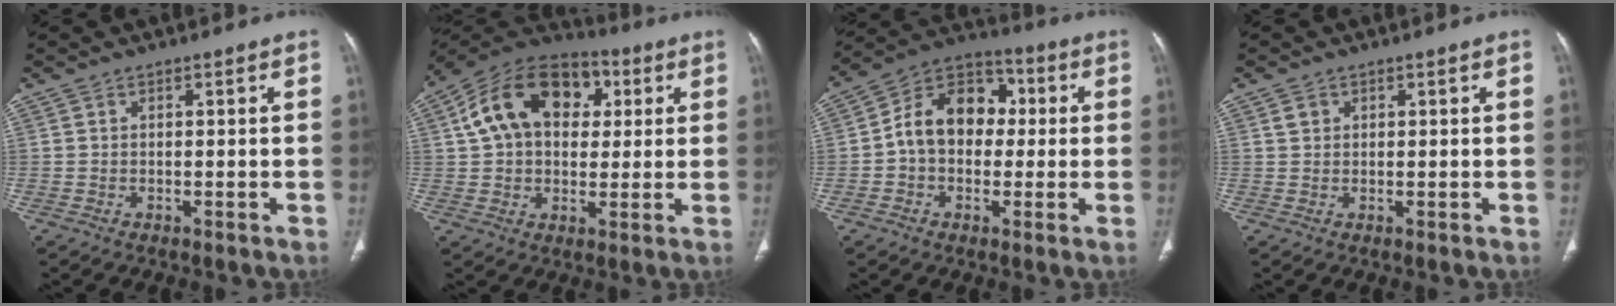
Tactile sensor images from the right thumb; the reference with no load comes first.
{"total": 18.8, "force": [4.8, 13.2, 12.5], "torque": [-0.191, 0.020, 0.072]}
{"total": 13.3, "force": [0.5, 10.0, 8.8], "torque": [-0.111, 0.035, -0.004]}
{"total": 1.5, "force": [0.7, 1.2, 0.5], "torque": [-0.002, -0.001, 0.011]}